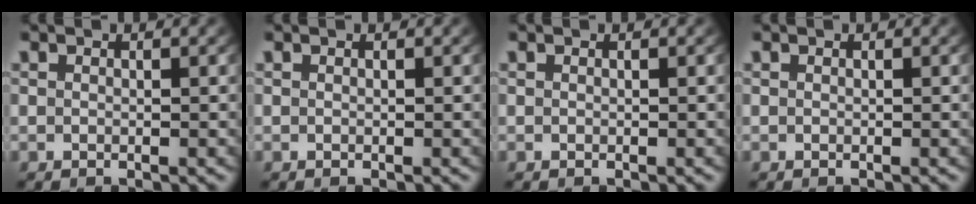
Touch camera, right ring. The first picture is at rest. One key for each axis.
{"total": 0.0}
{"total": 0.0}
{"total": 0.0}